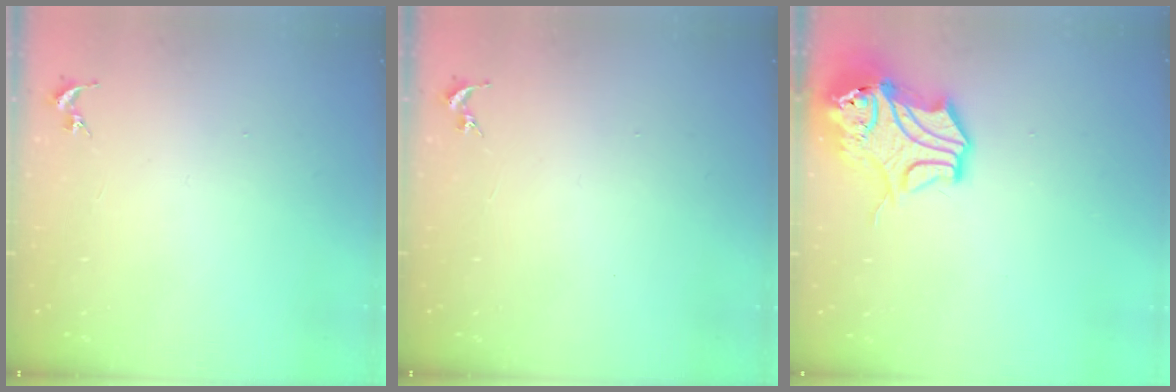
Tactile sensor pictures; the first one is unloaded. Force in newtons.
{"total": 0.0}
{"total": 14.2, "press": 14.1, "slide": 1.9}